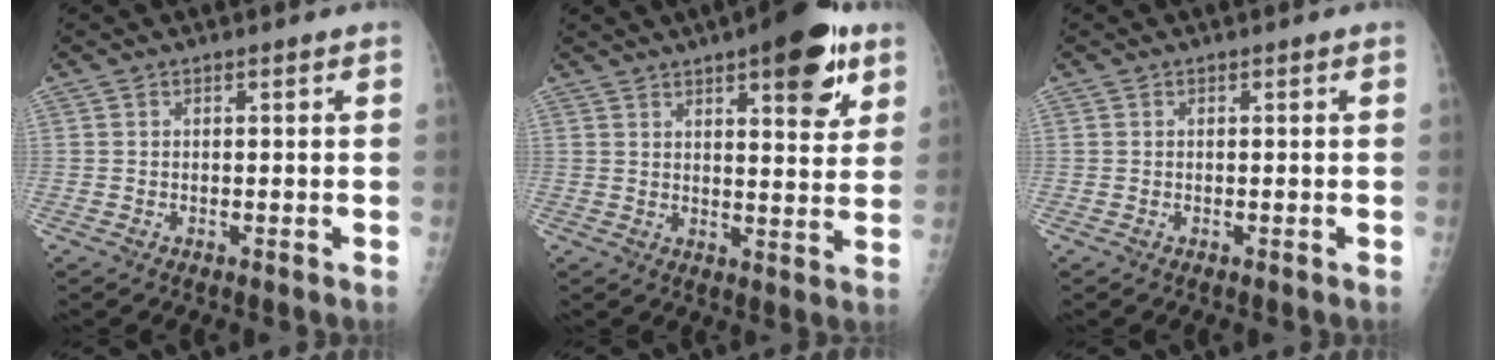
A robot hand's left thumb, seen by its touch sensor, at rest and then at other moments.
{"total": 13.8, "force": [7.4, 4.6, 10.6], "torque": [-0.111, -0.028, 0.097]}
{"total": 0.0}